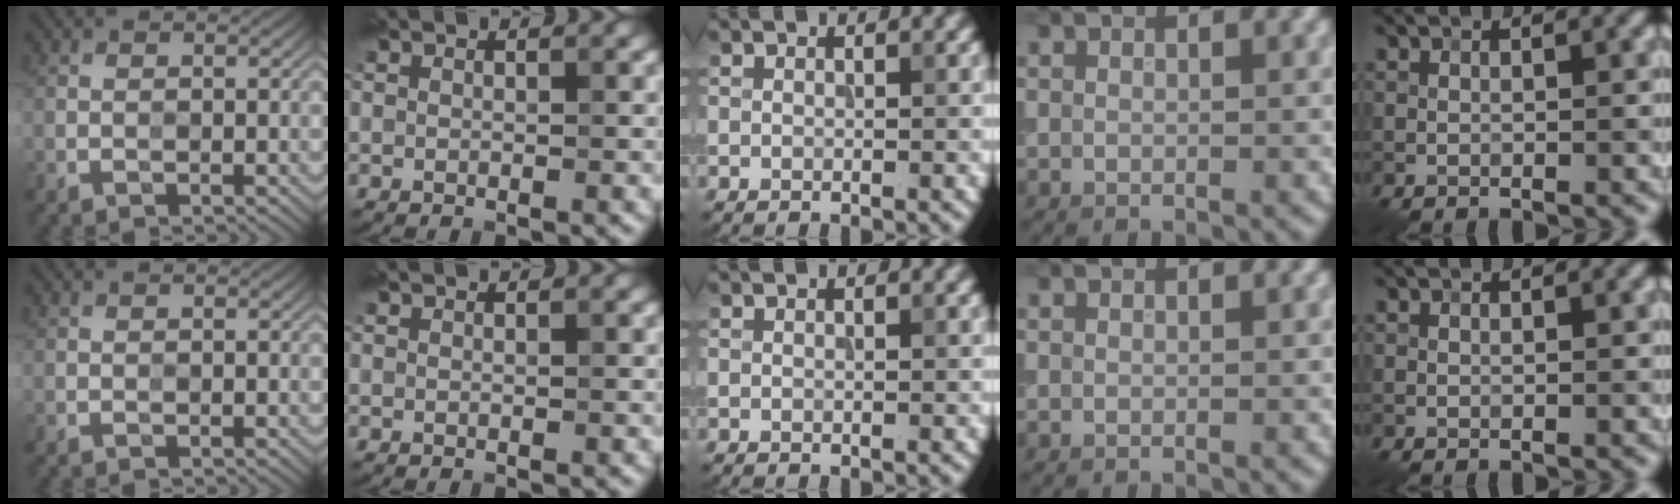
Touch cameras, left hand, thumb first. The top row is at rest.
{}